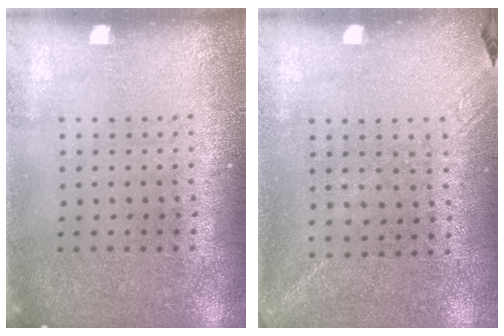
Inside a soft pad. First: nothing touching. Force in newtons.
{"total": 1.4, "press": 1.0, "slide": 0.9}